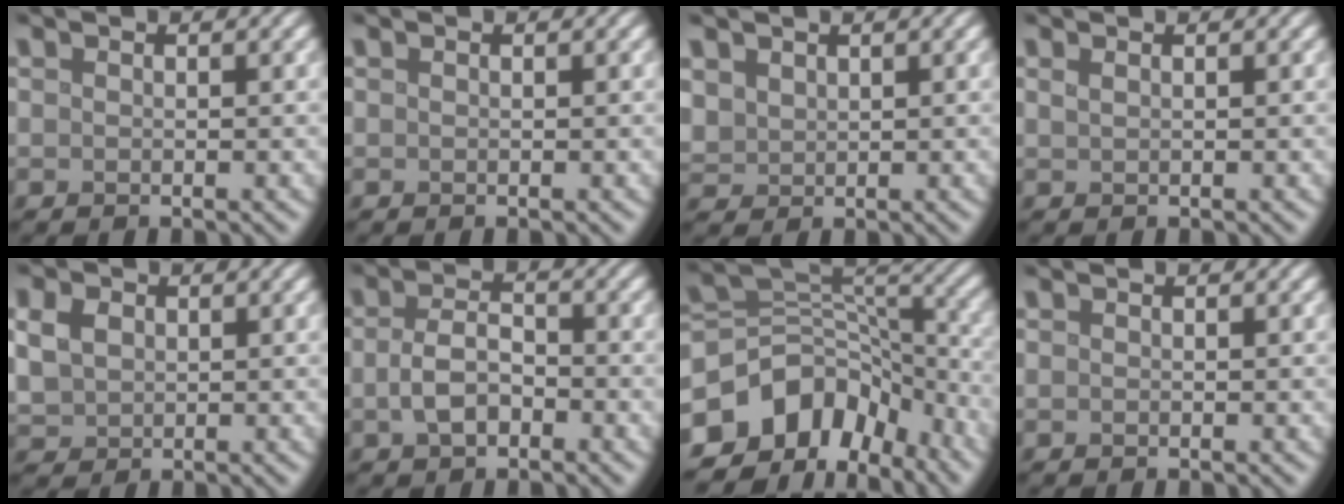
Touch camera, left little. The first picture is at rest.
{"total": 0.0}
{"total": 1.8, "force": [1.1, 1.3, 0.5], "torque": [-0.016, -0.001, 0.028]}
{"total": 0.7, "force": [0.4, 0.3, 0.5], "torque": [-0.006, 0.003, 0.007]}
{"total": 3.2, "force": [0.9, 2.6, 1.7], "torque": [-0.050, 0.005, 0.014]}
{"total": 3.2, "force": [-1.1, 1.8, 2.4], "torque": [-0.048, 0.004, -0.024]}
{"total": 10.1, "force": [-6.0, 6.7, 4.6], "torque": [-0.078, 0.019, -0.115]}
{"total": 0.0}